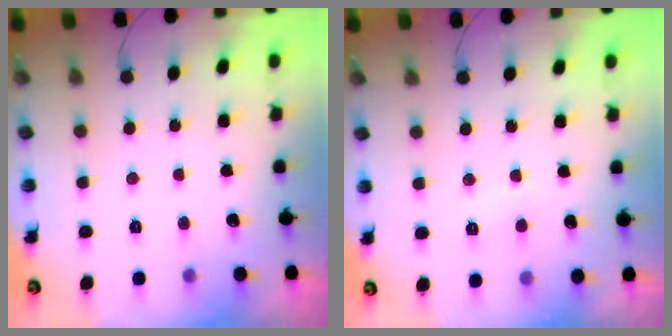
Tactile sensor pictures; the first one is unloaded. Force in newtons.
{"total": 2.9, "press": 2.9, "slide": 0.3}